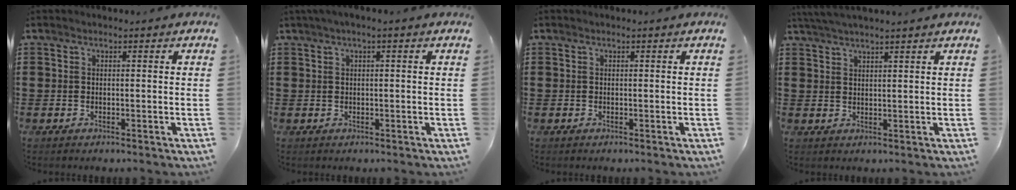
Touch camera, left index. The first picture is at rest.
{"total": 1.3, "force": [0.4, 0.0, 1.2], "torque": [-0.022, -0.001, 0.007]}
{"total": 0.0}
{"total": 2.8, "force": [2.6, -0.3, 1.1], "torque": [-0.026, -0.002, 0.049]}